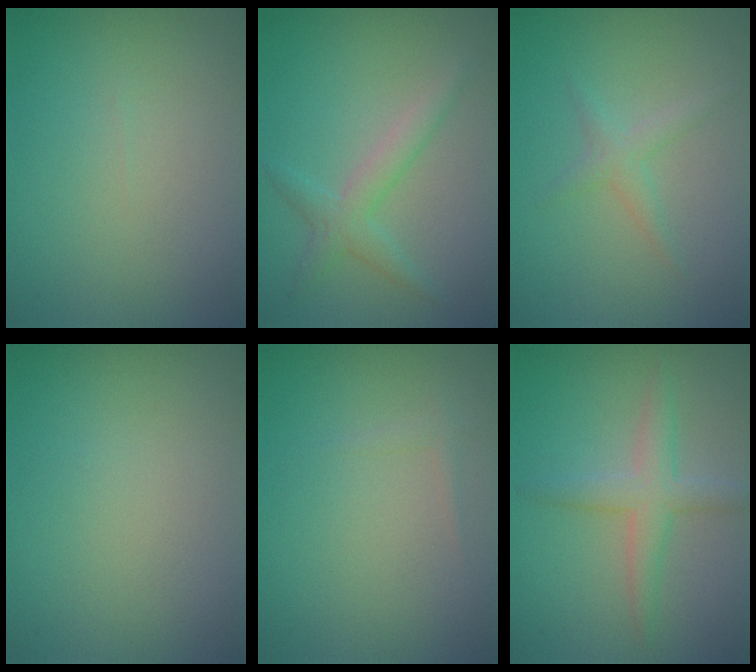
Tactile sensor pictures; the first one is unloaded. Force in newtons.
{"total": 2.4, "press": 2.4, "slide": 0.0}
{"total": 1.4, "press": 1.4, "slide": 0.0}
{"total": 0.0}
{"total": 0.7, "press": 0.7, "slide": 0.0}
{"total": 2.9, "press": 2.9, "slide": 0.1}